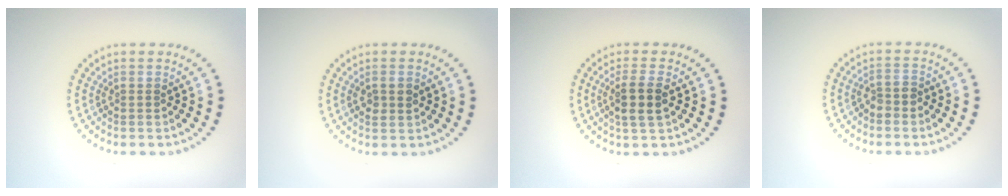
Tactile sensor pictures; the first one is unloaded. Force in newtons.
{"total": 1.5, "press": 1.5, "slide": 0.1}
{"total": 2.9, "press": 2.6, "slide": 1.3}
{"total": 1.5, "press": 1.3, "slide": 0.8}